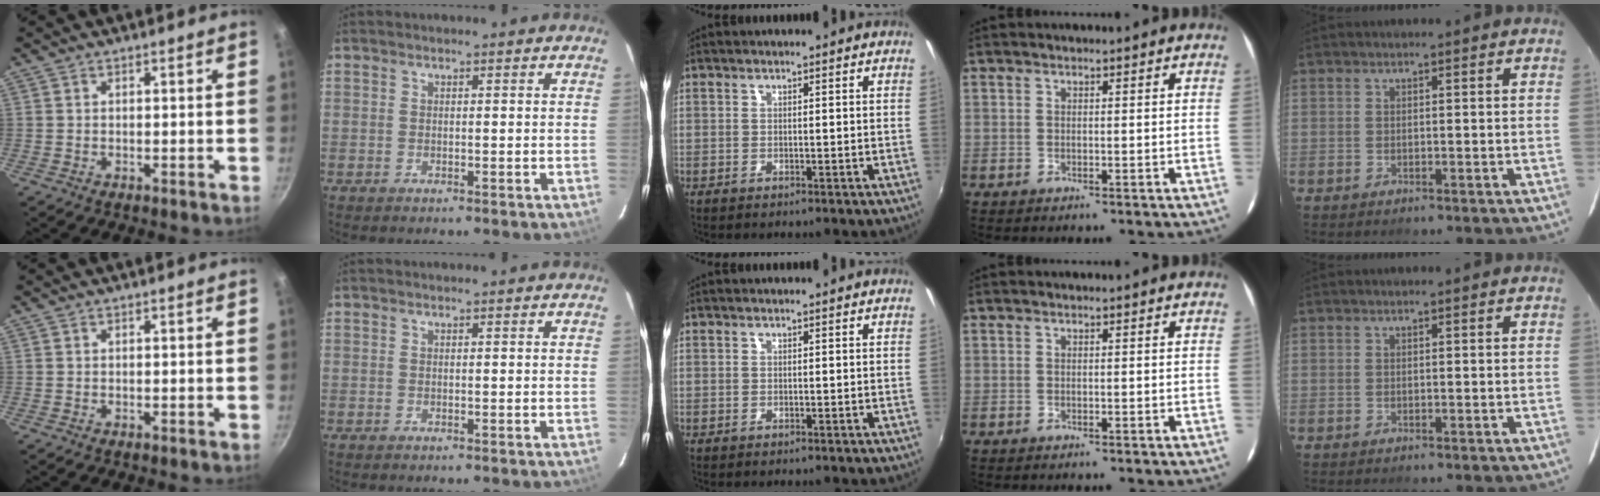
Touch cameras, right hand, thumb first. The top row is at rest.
{}